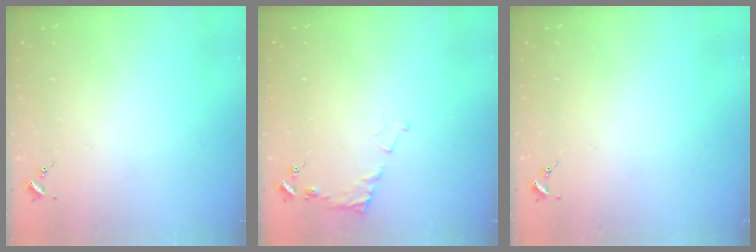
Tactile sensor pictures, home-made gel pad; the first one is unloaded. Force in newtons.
{"total": 7.0, "press": 7.0, "slide": 0.6}
{"total": 0.0}